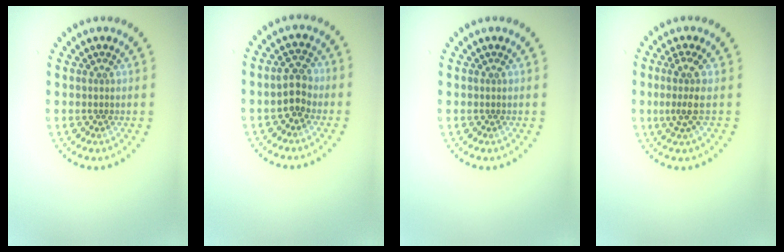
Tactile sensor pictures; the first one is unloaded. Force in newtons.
{"total": 2.3, "press": 2.3, "slide": 0.5}
{"total": 0.0}
{"total": 2.5, "press": 1.8, "slide": 1.7}